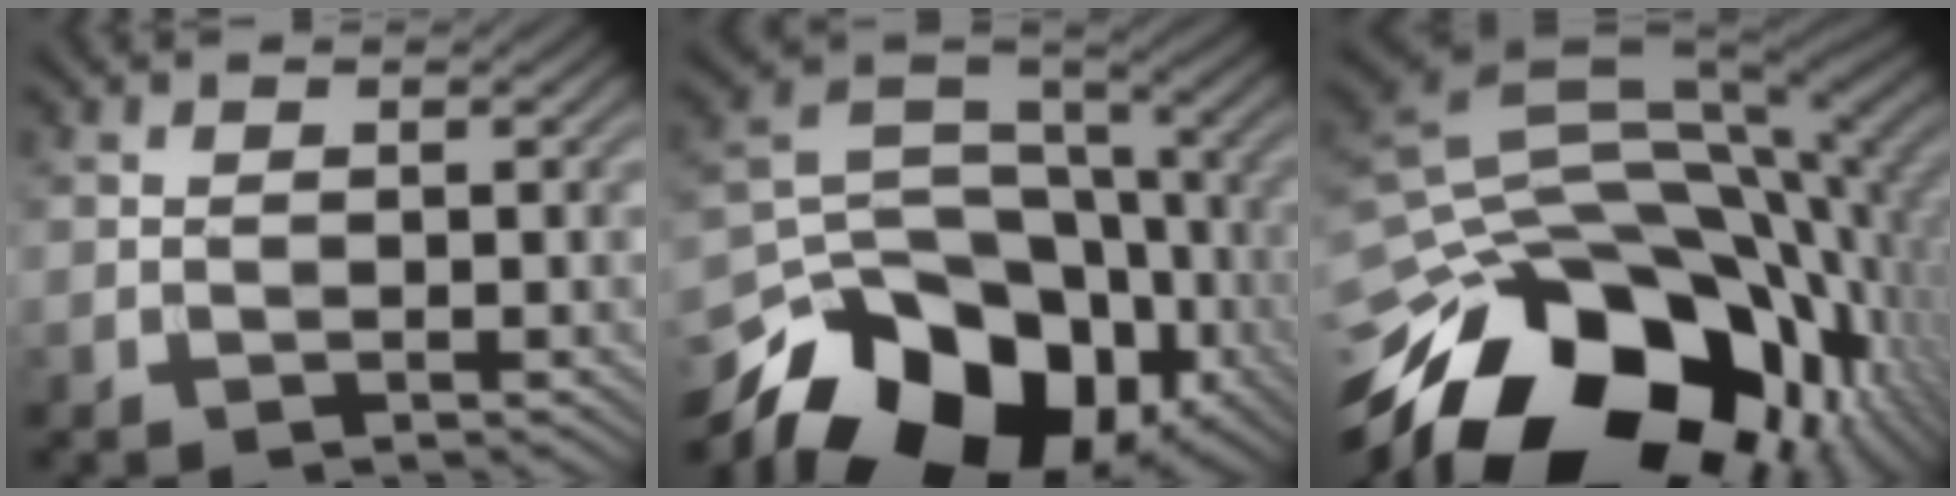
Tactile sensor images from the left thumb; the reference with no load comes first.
{"total": 18.1, "force": [-10.5, 11.5, 9.3], "torque": [-0.181, -0.031, -0.173]}
{"total": 20.6, "force": [-9.9, 12.3, 13.2], "torque": [-0.268, -0.025, -0.151]}